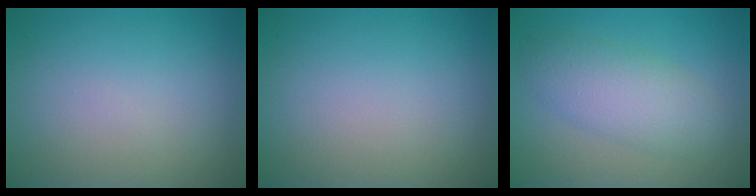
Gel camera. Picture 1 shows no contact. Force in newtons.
{"total": 0.0}
{"total": 4.4, "press": 4.4, "slide": 0.2}